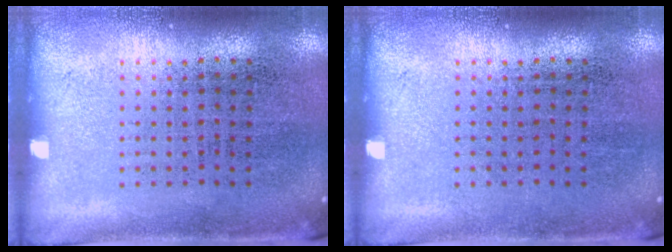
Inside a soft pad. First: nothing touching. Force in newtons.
{"total": 0.0}